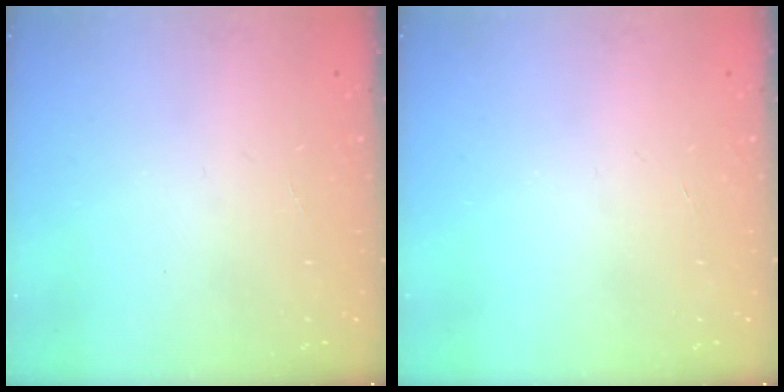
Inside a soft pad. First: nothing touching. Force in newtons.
{"total": 0.0}